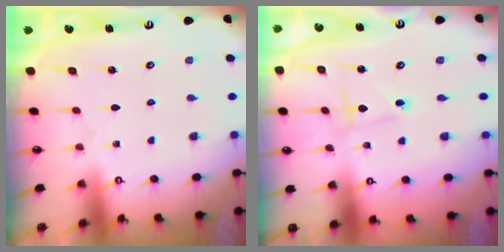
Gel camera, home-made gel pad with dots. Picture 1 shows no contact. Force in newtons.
{"total": 1.4, "press": 1.3, "slide": 0.1}